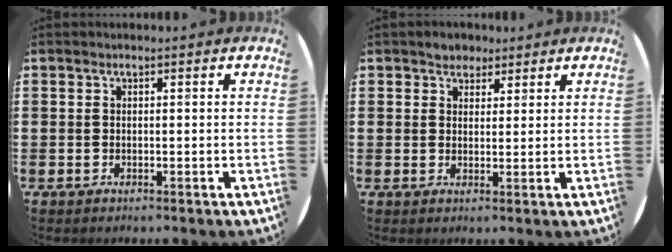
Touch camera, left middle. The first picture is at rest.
{"total": 2.4, "force": [2.1, 1.3, 0.1], "torque": [0.002, 0.004, 0.039]}